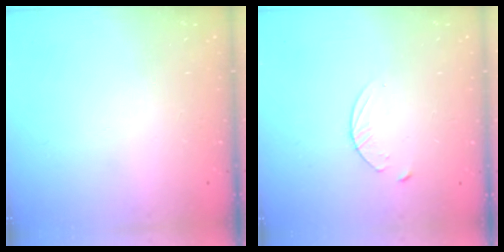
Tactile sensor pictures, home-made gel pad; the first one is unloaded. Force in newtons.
{"total": 3.1, "press": 3.1, "slide": 0.3}